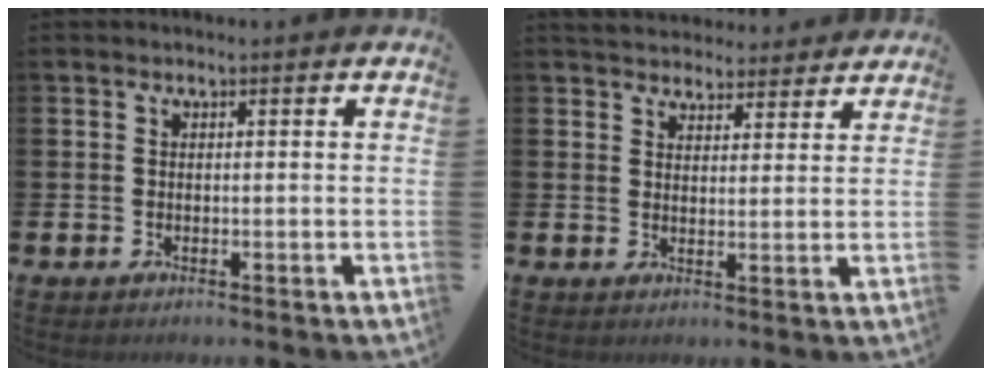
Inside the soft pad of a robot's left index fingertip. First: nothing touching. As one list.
[{"total": 4.4, "force": [4.3, 1.0, 0.0], "torque": [-0.013, -0.023, 0.079]}]